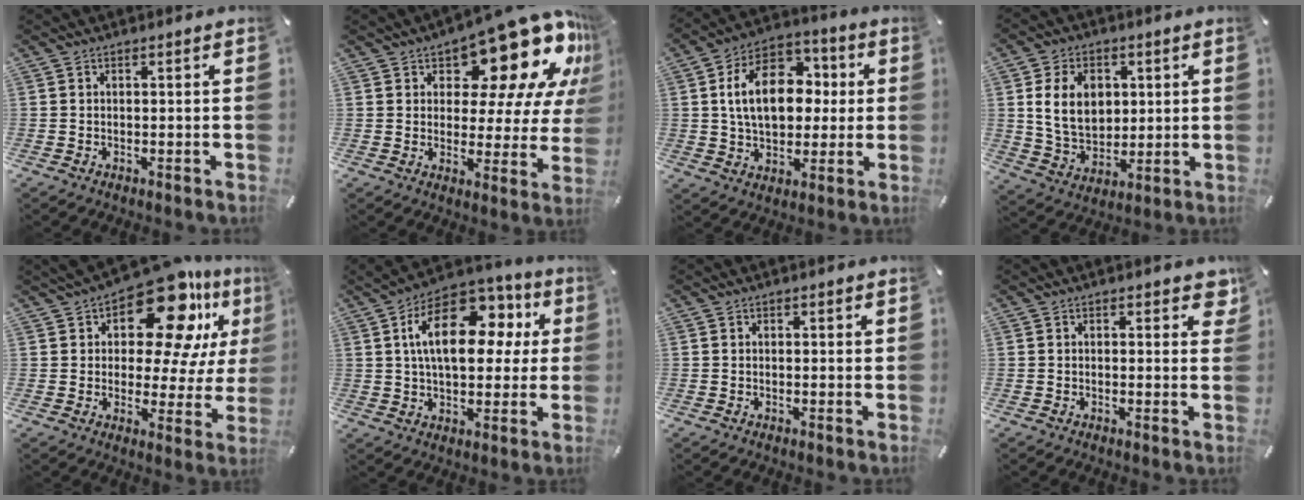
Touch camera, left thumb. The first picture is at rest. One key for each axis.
{"total": 19.7, "fx": 13.6, "fy": 8.4, "fz": 11.5, "tx": -0.156, "ty": -0.110, "tz": 0.226}
{"total": 16.0, "fx": 1.7, "fy": 11.4, "fz": 11.1, "tx": -0.194, "ty": 0.011, "tz": 0.031}
{"total": 11.4, "fx": 2.6, "fy": 8.7, "fz": 6.8, "tx": -0.137, "ty": 0.003, "tz": 0.044}
{"total": 19.9, "fx": 12.9, "fy": 8.4, "fz": 12.6, "tx": -0.204, "ty": -0.105, "tz": 0.214}
{"total": 18.9, "fx": 5.7, "fy": 11.0, "fz": 14.3, "tx": -0.248, "ty": -0.014, "tz": 0.096}
{"total": 0.7, "fx": 0.3, "fy": 0.5, "fz": 0.3, "tx": 0.002, "ty": 0.000, "tz": 0.004}
{"total": 2.9, "fx": 1.7, "fy": 1.5, "fz": 1.8, "tx": -0.008, "ty": -0.006, "tz": 0.022}